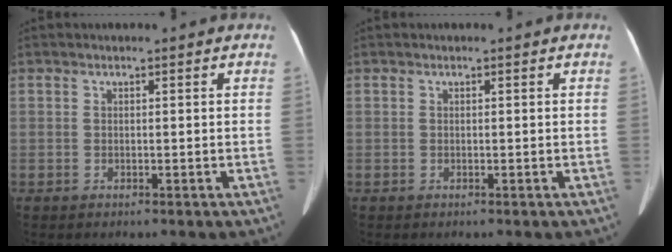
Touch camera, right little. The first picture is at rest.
{"total": 0.0}